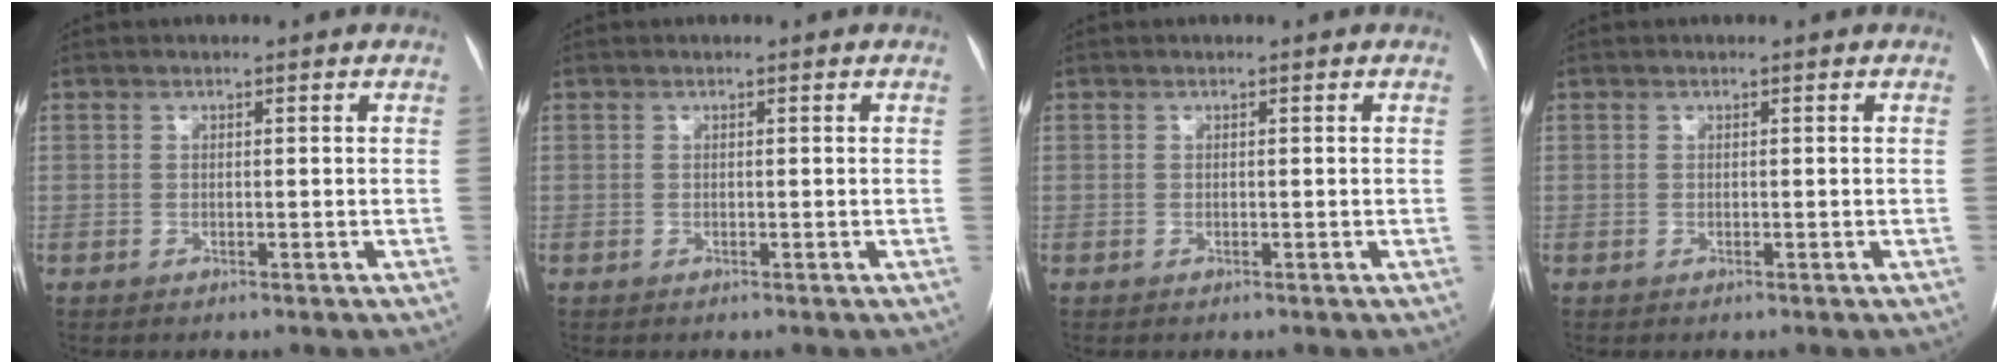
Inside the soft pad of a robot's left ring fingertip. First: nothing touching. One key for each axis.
{"total": 0.0}
{"total": 0.0}
{"total": 0.0}